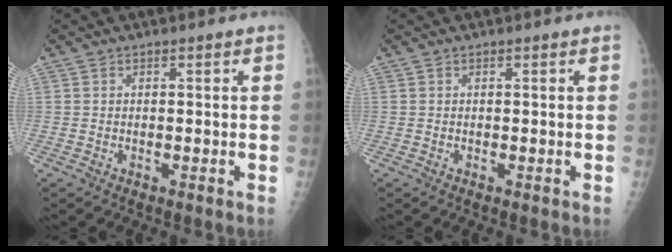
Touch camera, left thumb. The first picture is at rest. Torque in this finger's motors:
{"motor_torque": [0.00, -0.01, 0.10, 0.04, 0.00]}